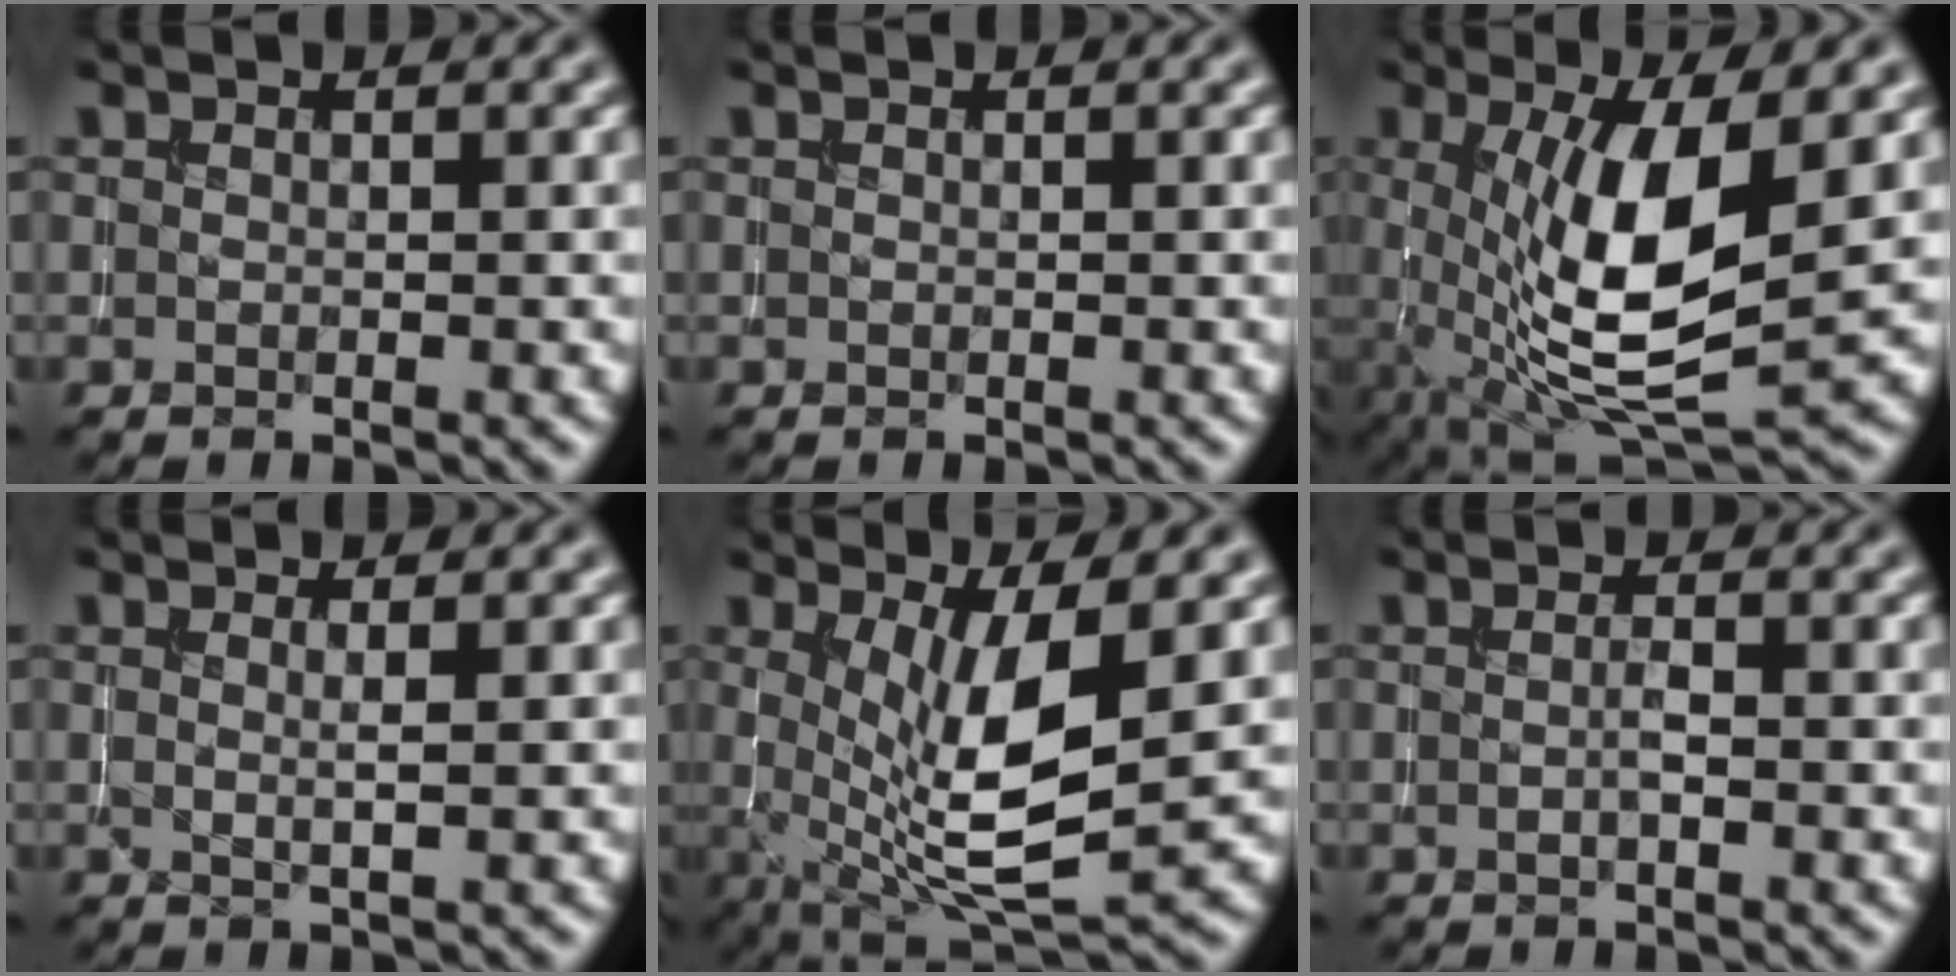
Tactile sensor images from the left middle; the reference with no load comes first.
{"total": 0.0}
{"total": 10.2, "force": [0.5, 3.3, 9.7], "torque": [-0.173, -0.013, 0.014]}
{"total": 0.9, "force": [0.3, 0.1, 0.9], "torque": [-0.009, 0.000, -0.001]}
{"total": 8.3, "force": [0.5, 2.4, 8.0], "torque": [-0.136, -0.013, 0.015]}
{"total": 0.8, "force": [-0.3, 0.0, 0.8], "torque": [-0.016, 0.000, -0.004]}